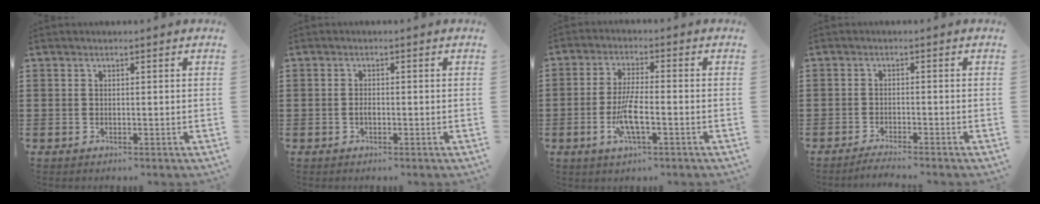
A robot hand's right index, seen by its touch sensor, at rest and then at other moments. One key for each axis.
{"total": 0.9, "fx": -0.3, "fy": 0.3, "fz": 0.8, "tx": -0.017, "ty": -0.005, "tz": -0.005}
{"total": 6.1, "fx": -2.1, "fy": 1.3, "fz": 5.6, "tx": -0.120, "ty": -0.011, "tz": -0.042}
{"total": 1.8, "fx": -1.7, "fy": -0.4, "fz": 0.4, "tx": -0.009, "ty": -0.002, "tz": -0.032}